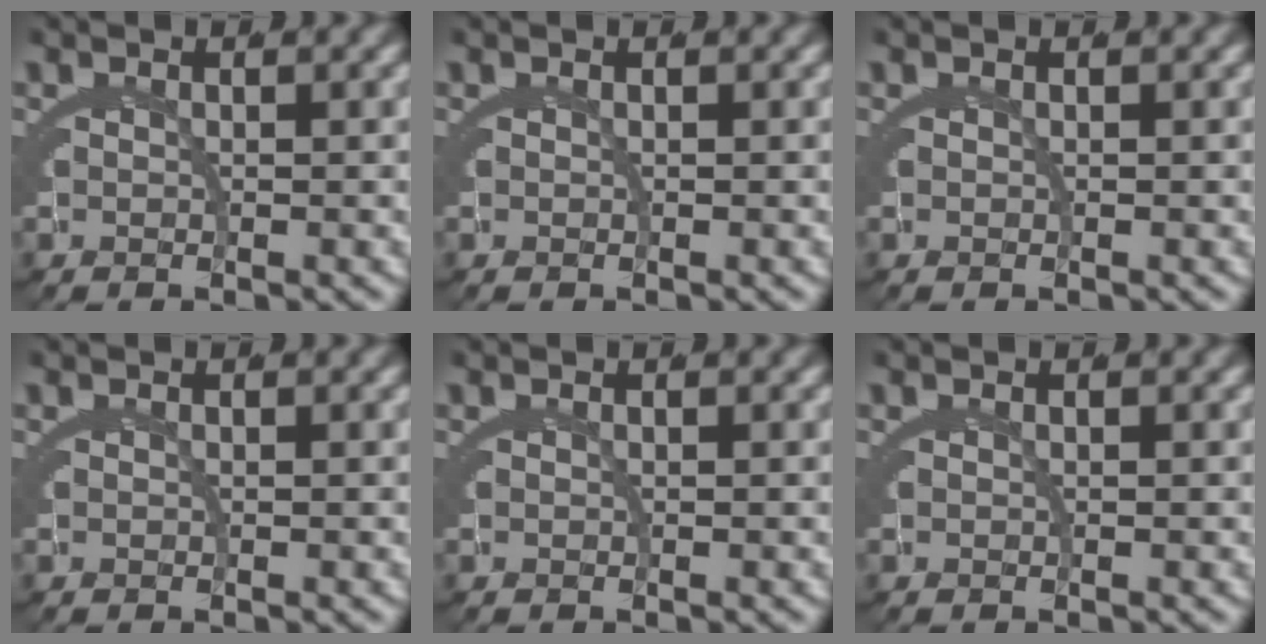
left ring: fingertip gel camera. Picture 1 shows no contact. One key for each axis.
{"total": 0.0}
{"total": 0.0}
{"total": 0.0}
{"total": 0.0}
{"total": 0.0}